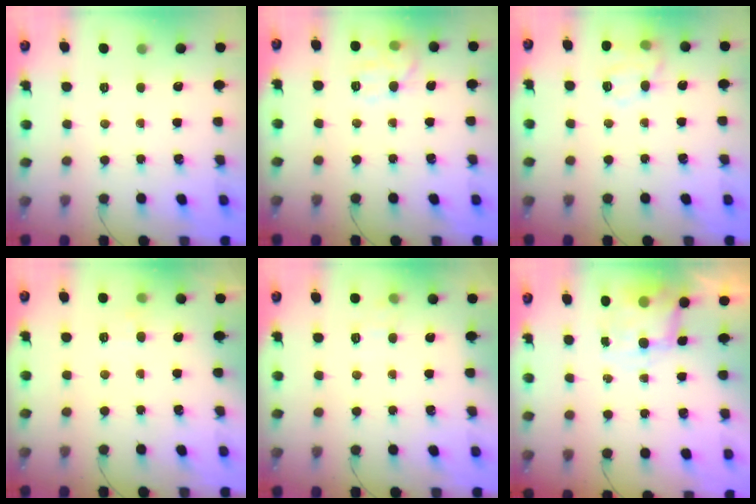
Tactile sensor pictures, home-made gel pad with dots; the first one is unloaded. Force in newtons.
{"total": 11.1, "press": 11.1, "slide": 0.4}
{"total": 13.3, "press": 13.2, "slide": 1.5}
{"total": 3.5, "press": 3.2, "slide": 1.4}
{"total": 7.4, "press": 7.2, "slide": 1.5}
{"total": 5.4, "press": 5.4, "slide": 0.5}